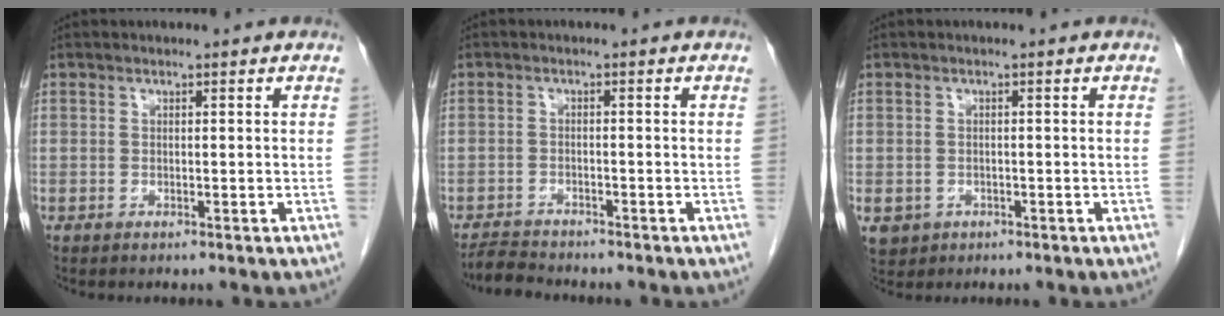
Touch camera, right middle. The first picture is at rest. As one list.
[{"total": 3.5, "force": [-3.4, 0.6, 0.4], "torque": [-0.010, -0.014, -0.061]}, {"total": 4.5, "force": [-2.0, 3.9, 1.1], "torque": [-0.025, -0.001, -0.026]}]